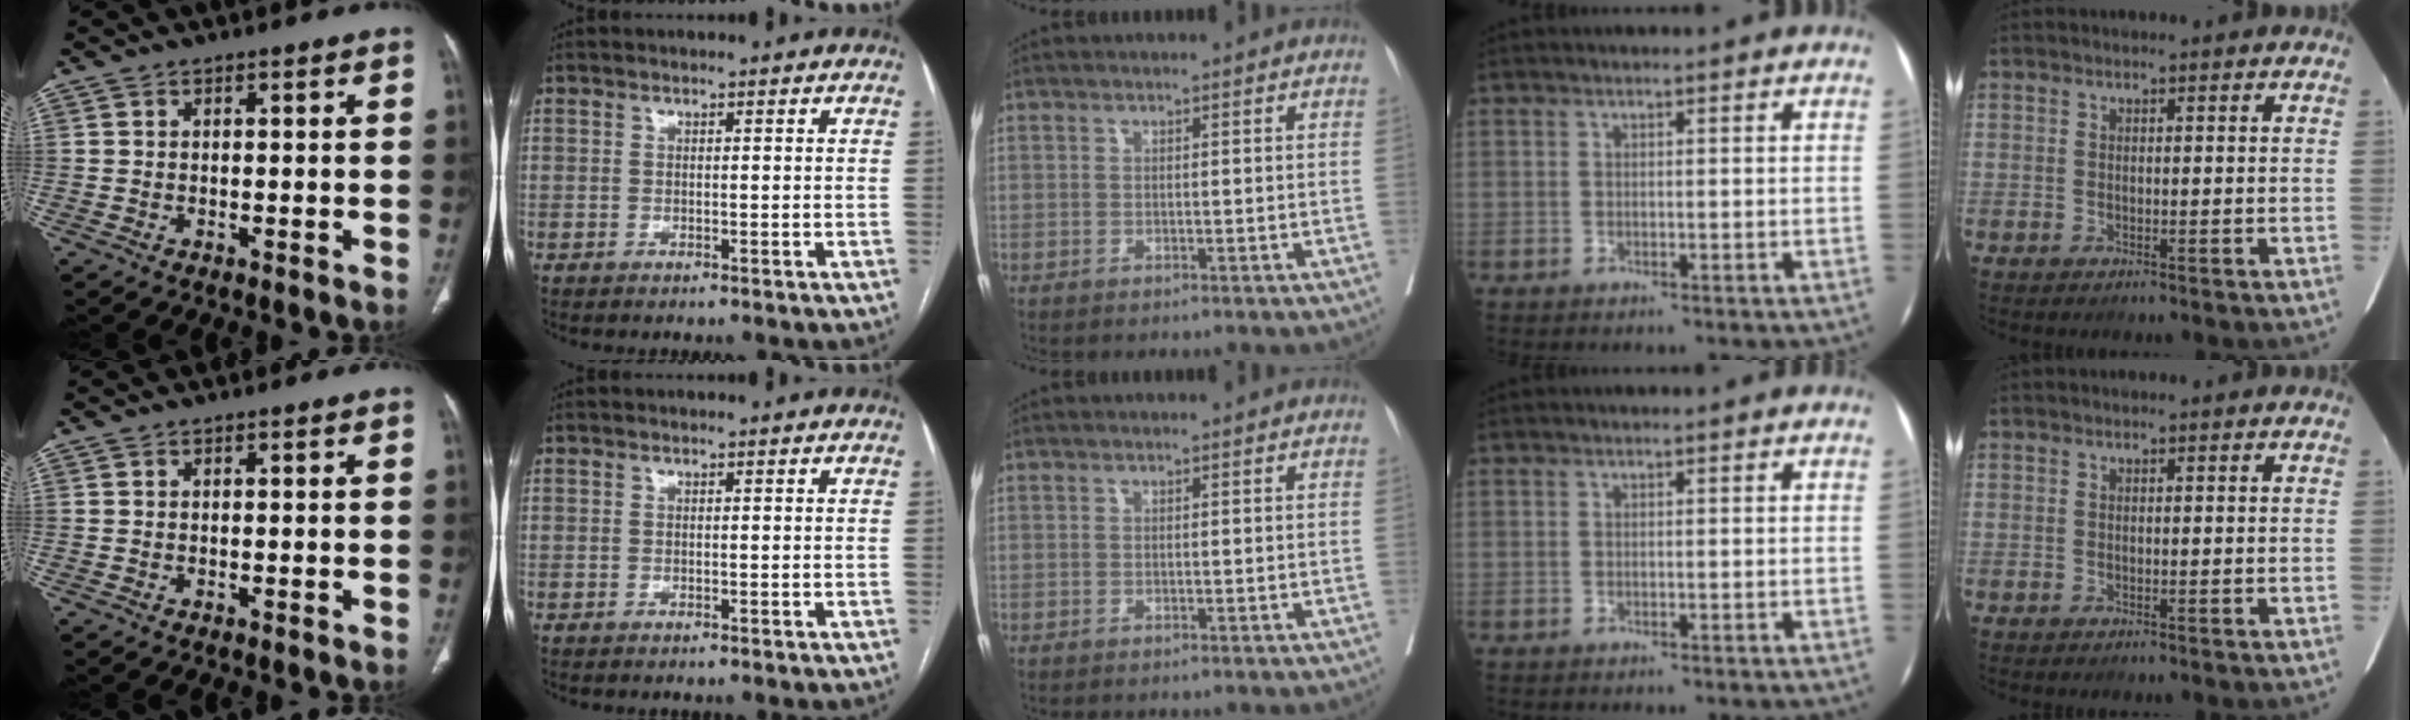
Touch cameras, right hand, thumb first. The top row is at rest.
{}